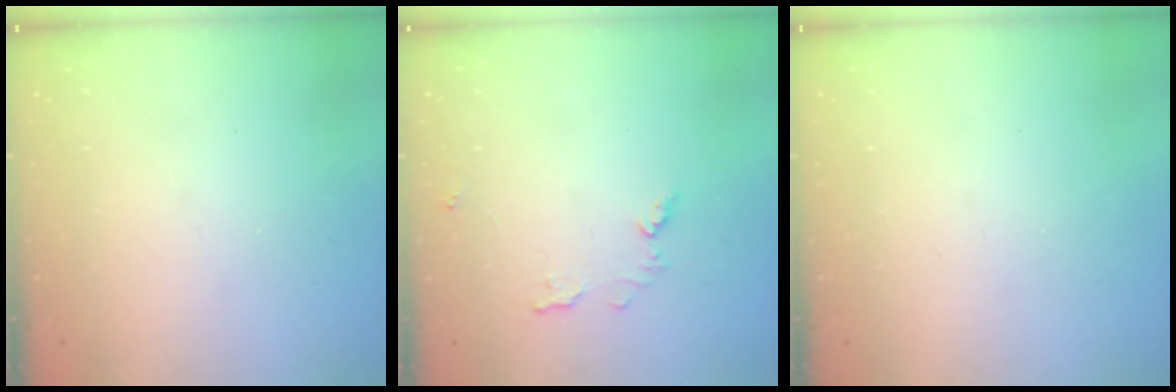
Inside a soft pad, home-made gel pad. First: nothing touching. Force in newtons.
{"total": 5.4, "press": 5.4, "slide": 0.5}
{"total": 0.0}